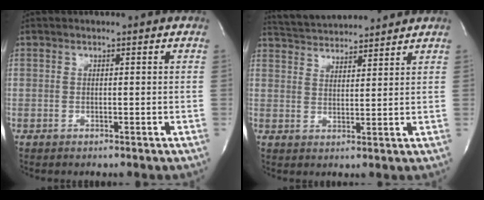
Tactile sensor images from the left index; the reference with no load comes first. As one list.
[{"total": 9.5, "force": [9.2, 0.8, 2.2], "torque": [-0.049, 0.018, 0.146]}]